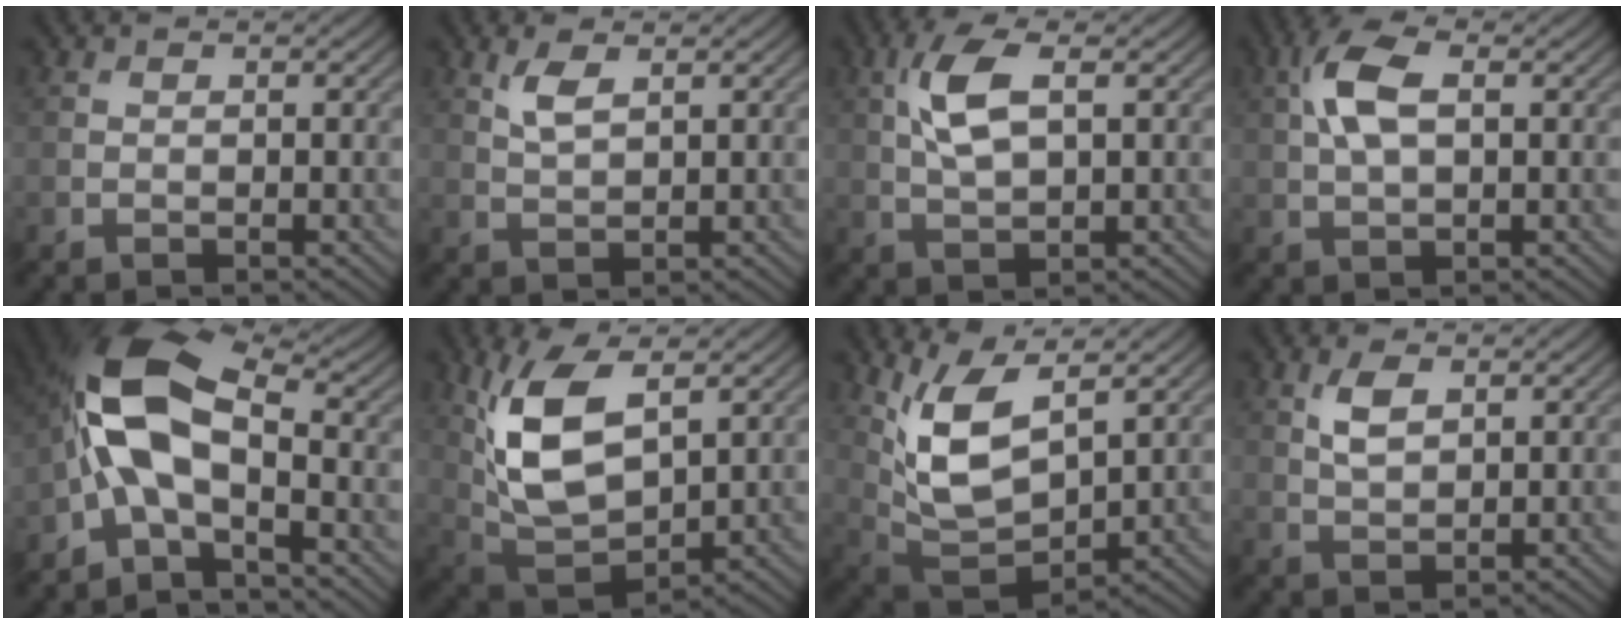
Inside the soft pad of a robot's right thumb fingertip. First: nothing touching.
{"total": 2.8, "force": [1.5, 1.0, 2.1], "torque": [-0.051, 0.000, 0.033]}
{"total": 6.3, "force": [1.7, 2.6, 5.5], "torque": [-0.126, 0.008, 0.034]}
{"total": 6.3, "force": [1.5, 3.0, 5.3], "torque": [-0.122, 0.013, 0.026]}
{"total": 10.6, "force": [-1.3, 4.8, 9.3], "torque": [-0.197, 0.023, -0.048]}
{"total": 11.5, "force": [3.8, 5.6, 9.3], "torque": [-0.215, 0.001, 0.078]}
{"total": 10.2, "force": [4.3, 4.5, 8.0], "torque": [-0.189, -0.003, 0.091]}
{"total": 3.3, "force": [1.4, 1.7, 2.5], "torque": [-0.057, 0.002, 0.031]}